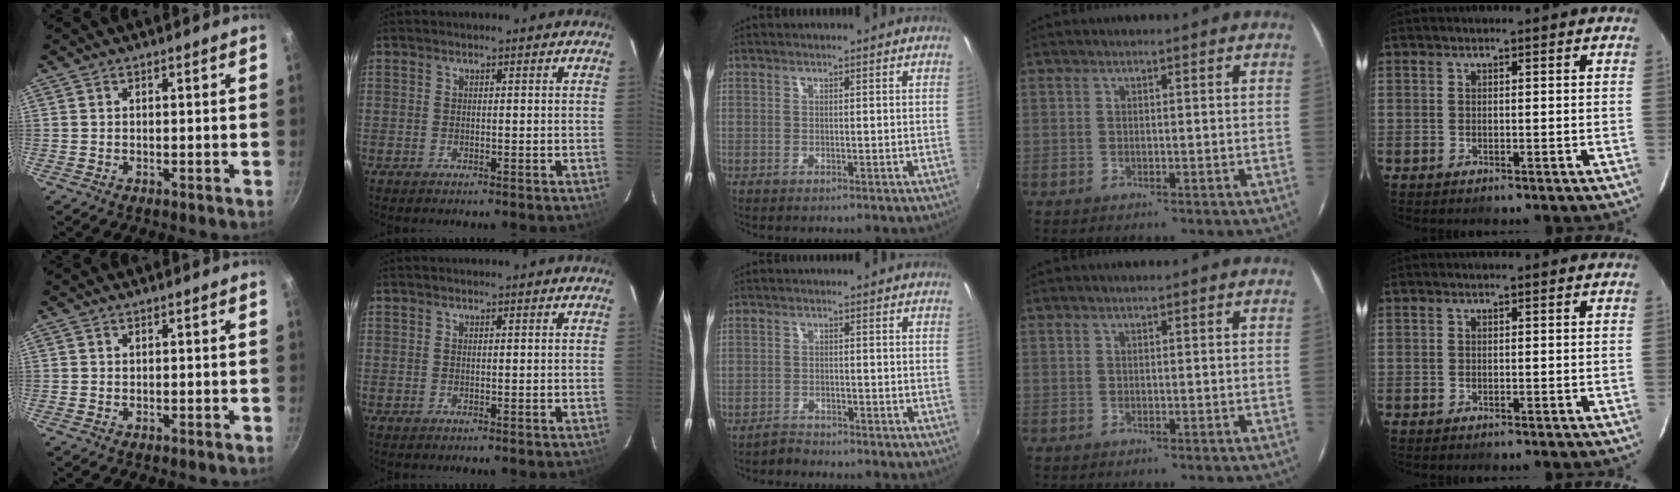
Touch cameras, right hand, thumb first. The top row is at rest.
{"middle": {"total": 2.1, "force": [-2.0, 0.7, -0.1], "torque": [-0.004, 0.003, -0.038]}}